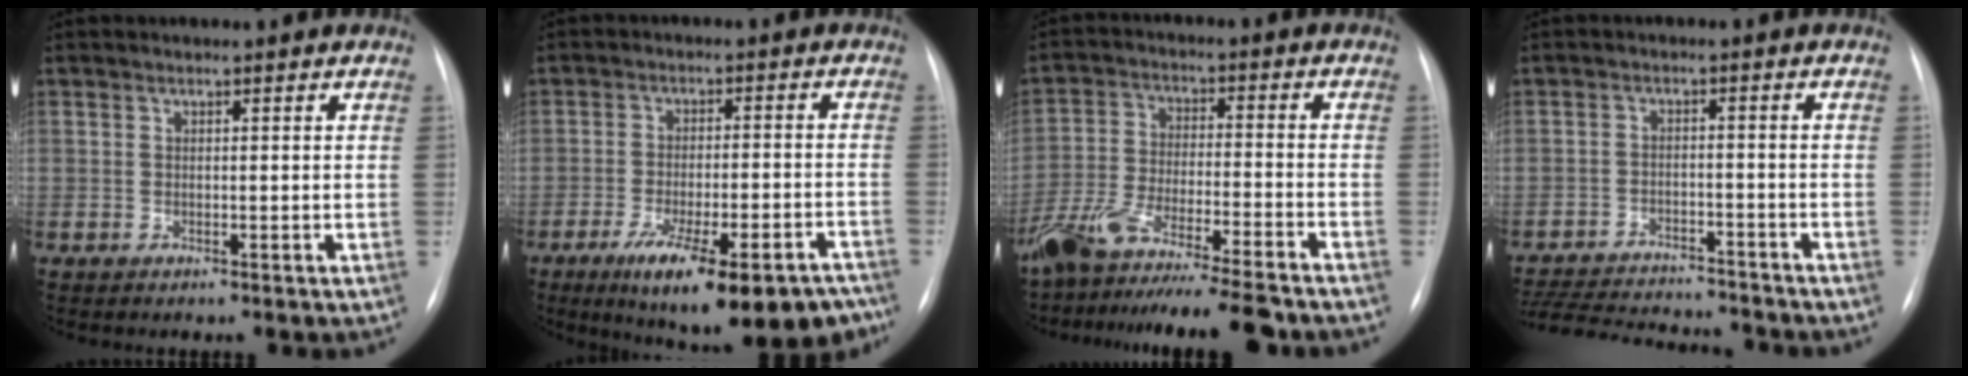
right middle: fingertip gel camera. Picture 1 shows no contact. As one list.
[{"total": 18.9, "force": [-13.5, 4.8, 12.4], "torque": [-0.135, 0.002, -0.193]}, {"total": 17.8, "force": [-15.5, 0.8, 8.8], "torque": [-0.161, -0.032, -0.256]}, {"total": 17.2, "force": [-16.1, 2.3, 5.8], "torque": [-0.126, -0.019, -0.232]}]